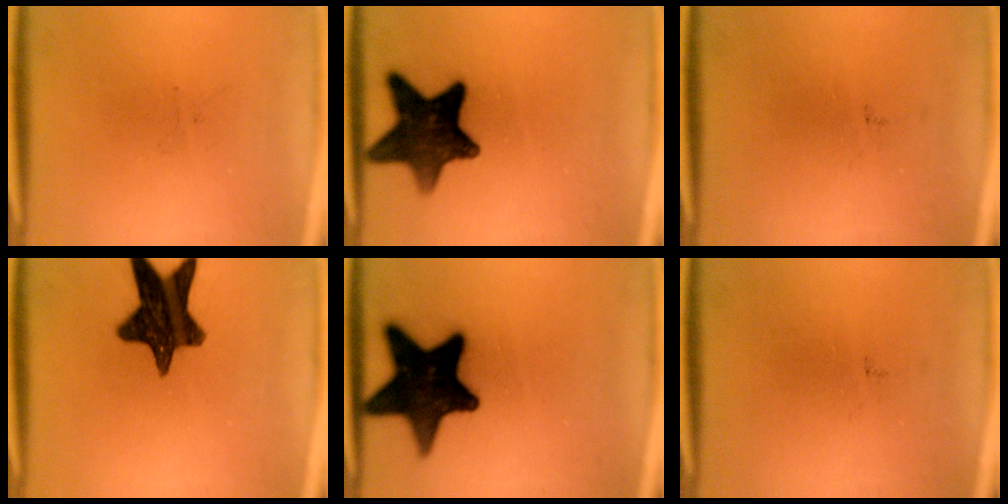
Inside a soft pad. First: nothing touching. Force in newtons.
{"total": 13.3}
{"total": 0.0}
{"total": 13.7}
{"total": 19.1}
{"total": 0.0}